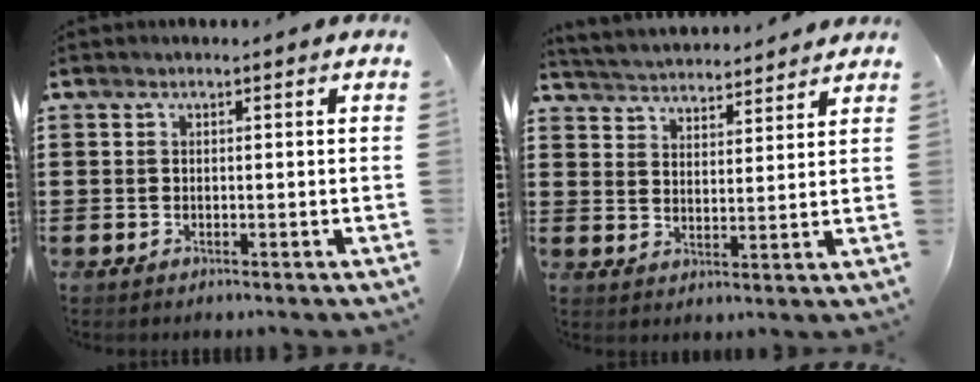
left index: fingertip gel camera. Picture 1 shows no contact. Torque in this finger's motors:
{"motor_torque": [1.05, -1.08, 0.29, 0.13]}